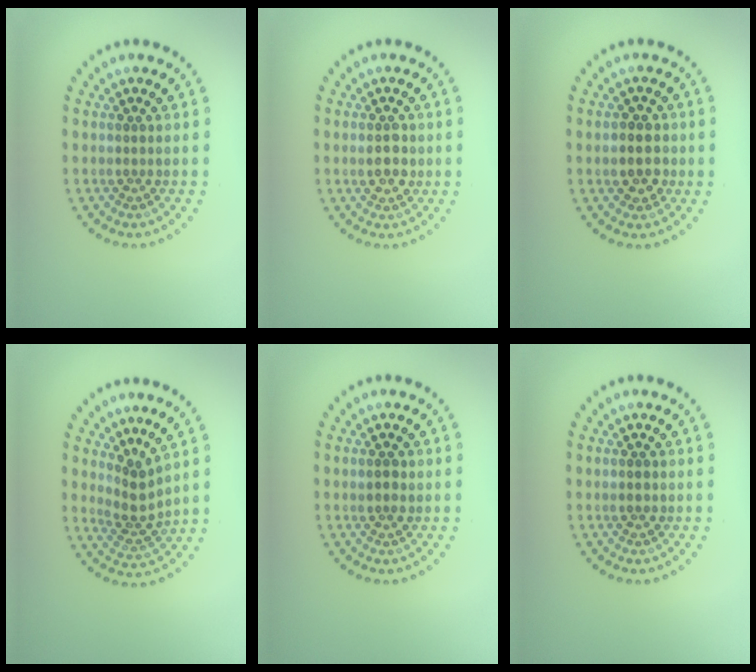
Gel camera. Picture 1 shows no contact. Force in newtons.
{"total": 2.0, "press": 1.9, "slide": 0.3}
{"total": 2.8, "press": 2.6, "slide": 0.8}
{"total": 2.5, "press": 1.9, "slide": 1.7}
{"total": 1.2, "press": 1.2, "slide": 0.2}
{"total": 1.0, "press": 1.0, "slide": 0.1}